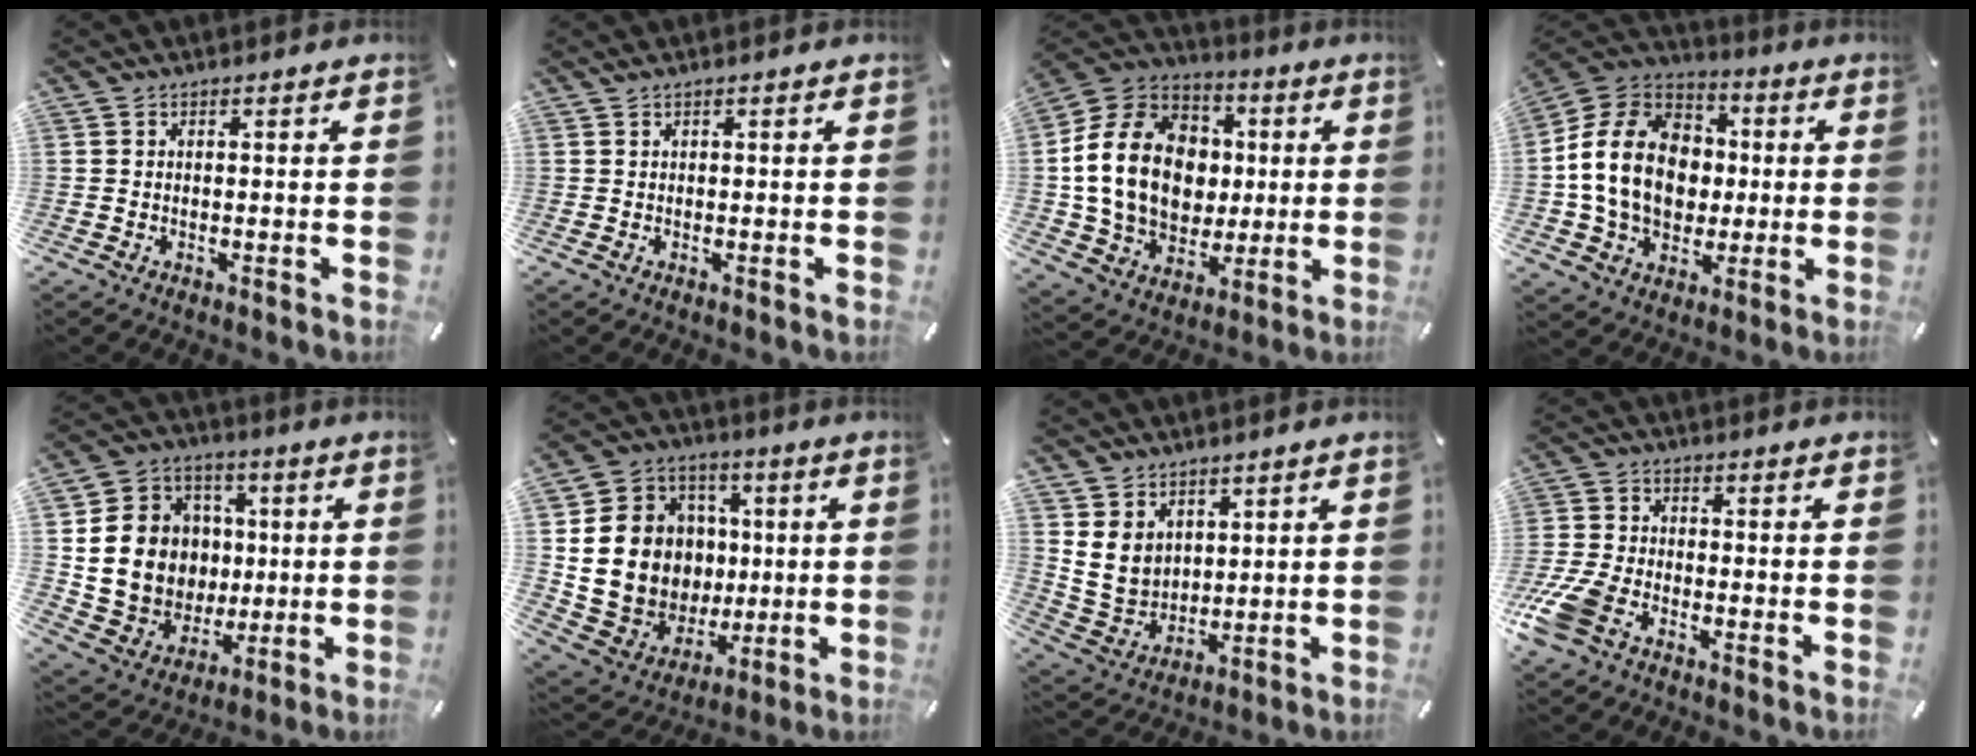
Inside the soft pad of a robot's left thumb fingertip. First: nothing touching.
{"total": 0.5, "force": [0.2, 0.1, 0.5], "torque": [-0.008, -0.001, 0.003]}
{"total": 20.4, "force": [1.0, 16.6, 11.8], "torque": [-0.245, 0.017, 0.026]}
{"total": 18.2, "force": [-0.5, 14.9, 10.6], "torque": [-0.221, 0.022, -0.006]}
{"total": 16.5, "force": [1.7, 15.2, 6.2], "torque": [-0.114, -0.001, 0.054]}
{"total": 18.8, "force": [2.4, 17.0, 7.8], "torque": [-0.155, -0.013, 0.078]}
{"total": 8.9, "force": [3.9, 7.7, 2.2], "torque": [-0.071, -0.029, 0.077]}
{"total": 8.6, "force": [-4.8, 5.0, 5.2], "torque": [-0.125, 0.010, -0.092]}